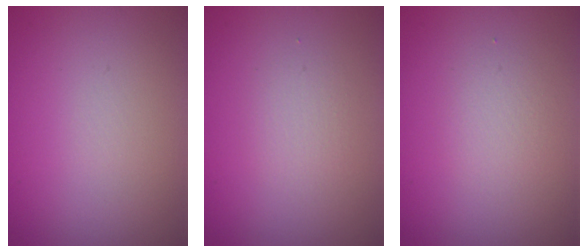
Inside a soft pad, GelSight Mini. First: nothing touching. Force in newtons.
{"total": 1.3, "press": 1.3, "slide": 0.1}
{"total": 1.4, "press": 1.4, "slide": 0.0}